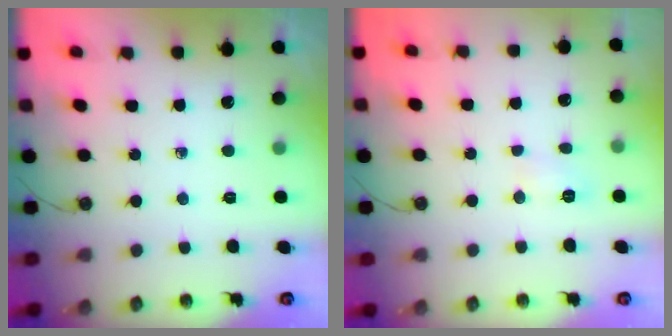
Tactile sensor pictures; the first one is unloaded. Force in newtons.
{"total": 3.9, "press": 3.9, "slide": 0.4}